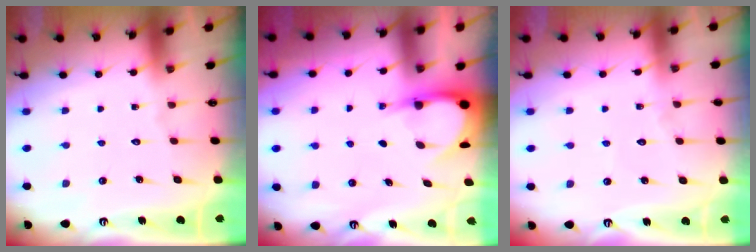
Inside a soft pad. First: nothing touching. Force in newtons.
{"total": 4.6, "press": 4.5, "slide": 0.4}
{"total": 3.2, "press": 3.2, "slide": 0.4}